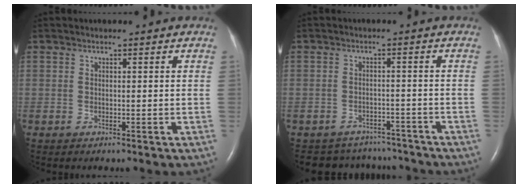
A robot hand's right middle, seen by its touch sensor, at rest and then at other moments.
{"total": 7.3, "force": [-6.7, 2.9, -0.5], "torque": [0.011, 0.022, -0.083]}